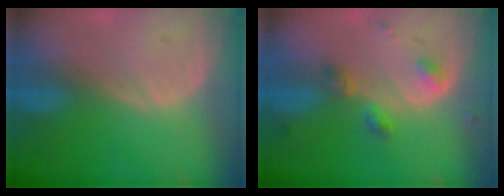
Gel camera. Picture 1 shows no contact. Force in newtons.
{"total": 3.8, "press": 3.7, "slide": 1.1}